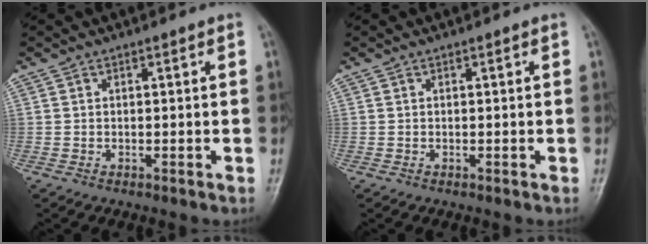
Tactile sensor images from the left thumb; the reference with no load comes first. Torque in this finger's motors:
{"motor_torque": [0.00, 0.00, 0.00, 0.00, 0.00]}